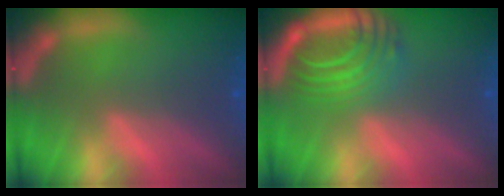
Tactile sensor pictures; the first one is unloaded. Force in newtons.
{"total": 7.5}